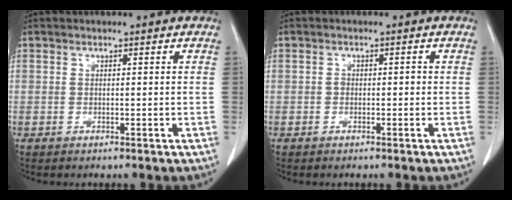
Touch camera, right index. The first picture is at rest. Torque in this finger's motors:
{"motor_torque": [0.09, -0.06, 0.00, 0.01]}